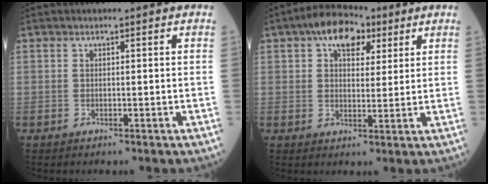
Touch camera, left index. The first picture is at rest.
{"total": 8.0, "force": [4.2, 4.4, 5.2], "torque": [-0.084, 0.032, 0.065]}